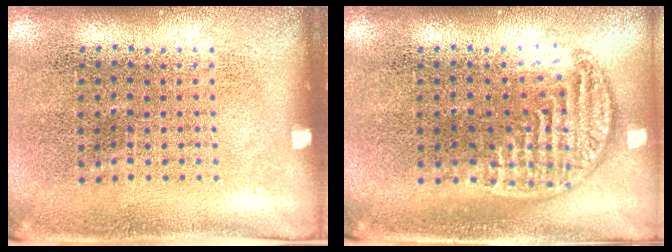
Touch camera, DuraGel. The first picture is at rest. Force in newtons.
{"total": 1.2, "press": 1.1, "slide": 0.5}